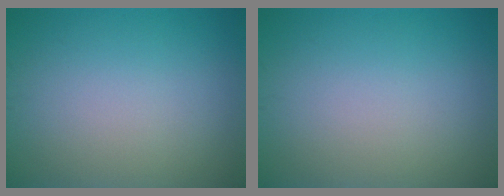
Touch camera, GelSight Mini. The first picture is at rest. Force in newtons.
{"total": 0.0}